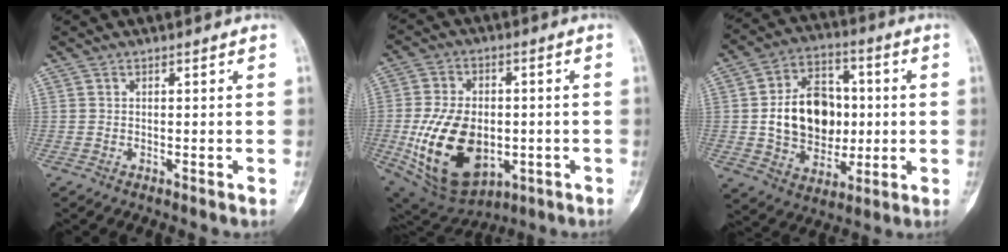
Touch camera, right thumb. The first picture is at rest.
{"total": 19.5, "force": [-3.5, 12.6, 14.5], "torque": [-0.239, -0.004, -0.032]}
{"total": 17.2, "force": [0.6, 12.6, 11.7], "torque": [-0.150, 0.014, 0.016]}